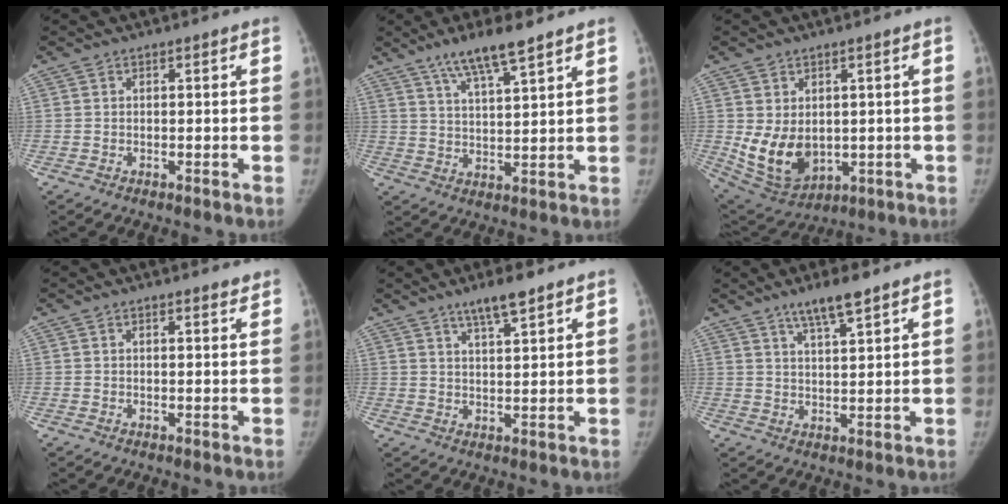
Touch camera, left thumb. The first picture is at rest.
{"total": 8.8, "force": [6.2, 1.2, 6.1], "torque": [-0.107, -0.030, 0.115]}
{"total": 10.4, "force": [-0.2, 7.6, 7.2], "torque": [-0.106, -0.014, 0.025]}
{"total": 1.3, "force": [1.1, 0.3, 0.6], "torque": [-0.004, -0.006, 0.016]}
{"total": 5.8, "force": [4.3, 0.8, 3.9], "torque": [-0.066, -0.023, 0.075]}
{"total": 6.6, "force": [4.7, 0.9, 4.5], "torque": [-0.077, -0.025, 0.085]}